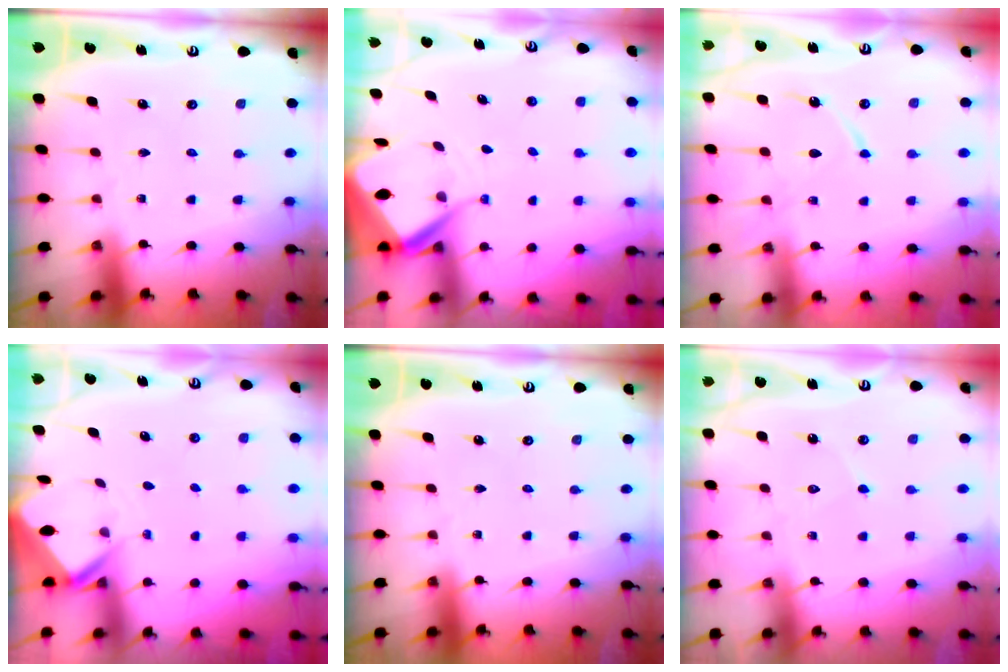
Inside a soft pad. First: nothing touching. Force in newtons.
{"total": 7.8, "press": 7.8, "slide": 0.5}
{"total": 11.2, "press": 11.1, "slide": 1.1}
{"total": 2.5, "press": 2.5, "slide": 0.2}
{"total": 0.0}
{"total": 5.1, "press": 5.1, "slide": 0.4}